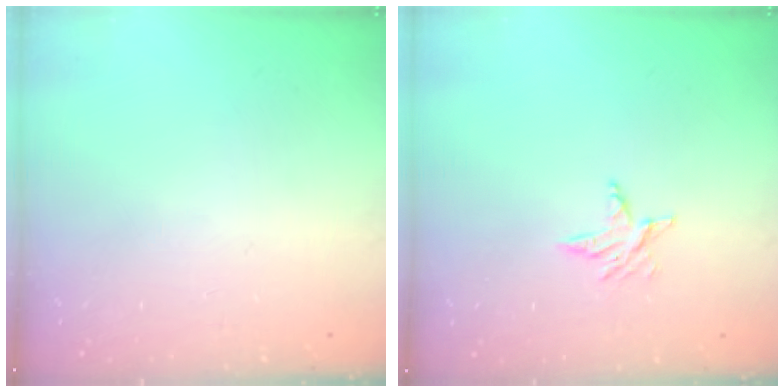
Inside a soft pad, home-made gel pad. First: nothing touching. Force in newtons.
{"total": 3.4, "press": 3.4, "slide": 0.4}